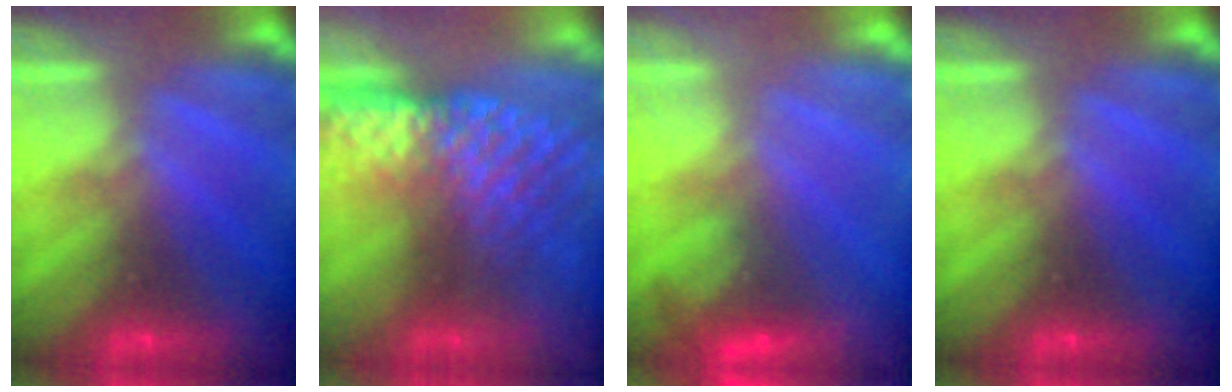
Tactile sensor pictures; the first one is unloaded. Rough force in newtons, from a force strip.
{"total": 6.6}
{"total": 7.4}
{"total": 0.0}